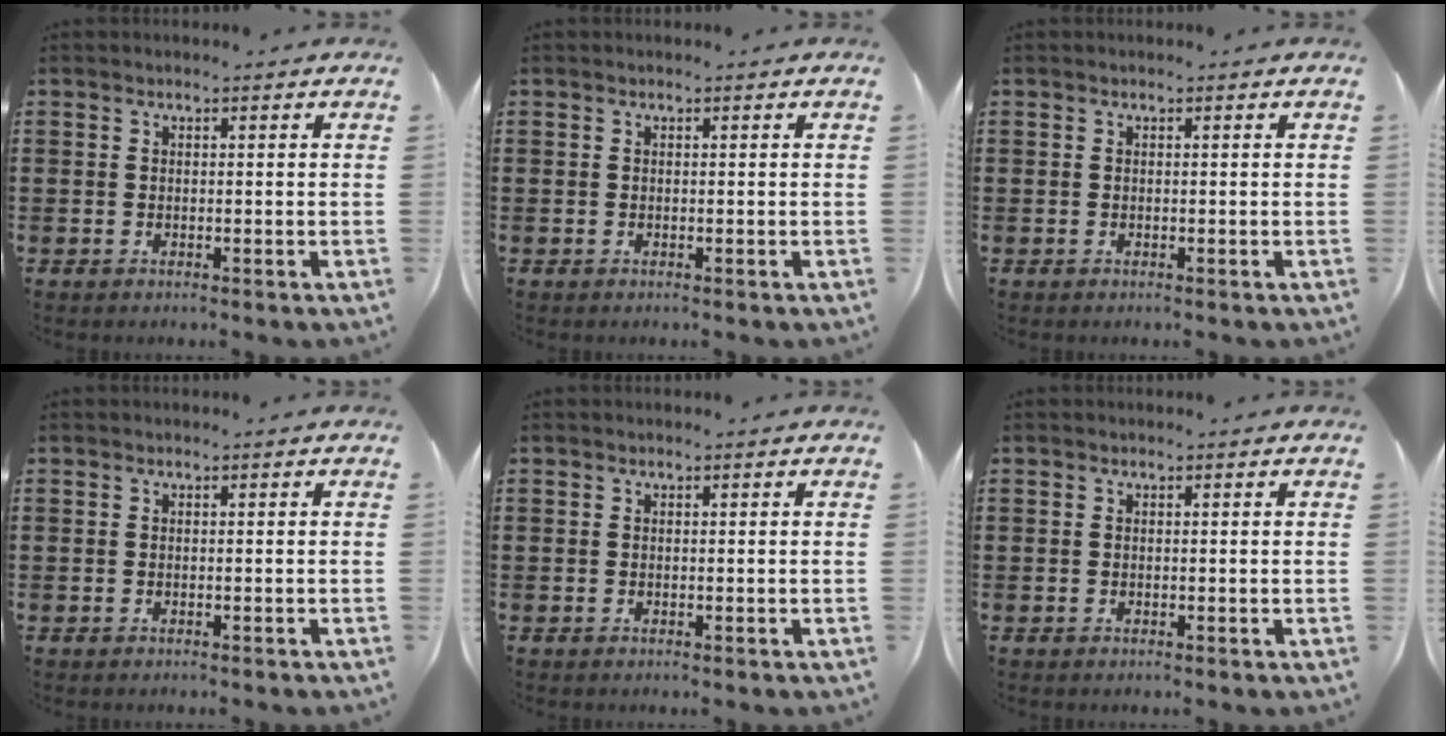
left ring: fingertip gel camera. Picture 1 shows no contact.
{"total": 0.0}
{"total": 0.0}
{"total": 0.0}
{"total": 0.0}
{"total": 0.0}